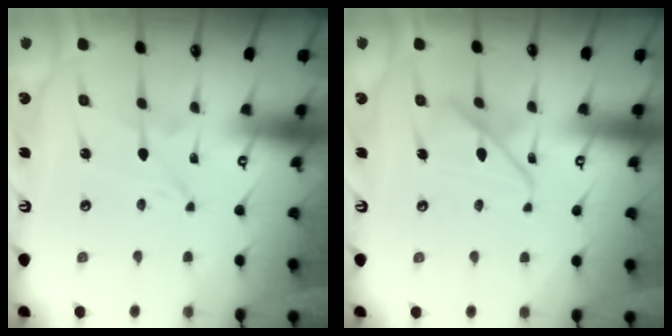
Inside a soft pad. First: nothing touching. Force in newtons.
{"total": 12.4, "press": 12.3, "slide": 1.2}